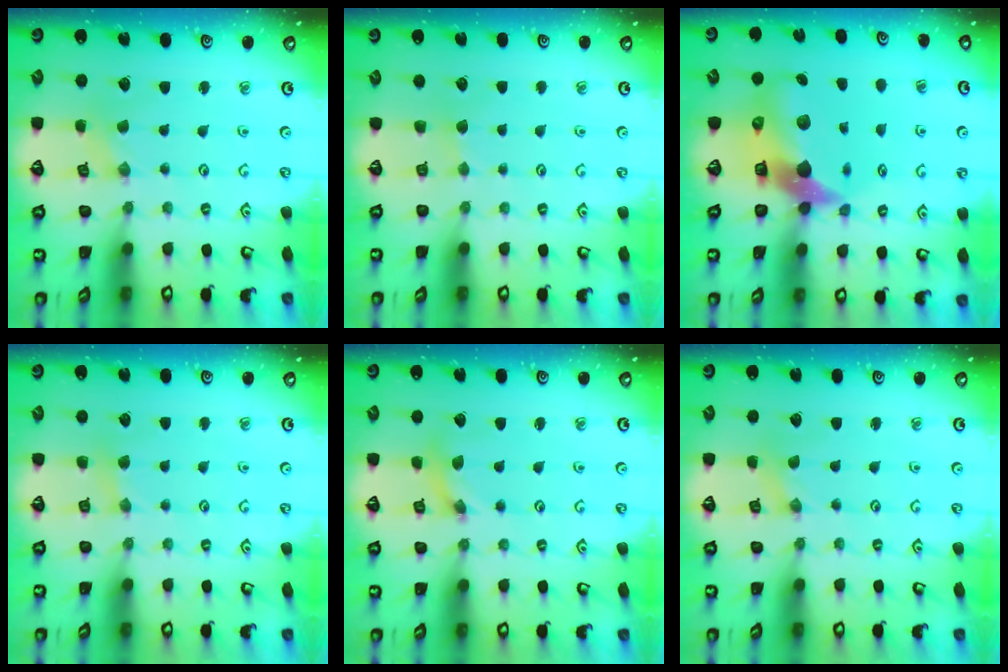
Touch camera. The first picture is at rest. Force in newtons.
{"total": 2.2, "press": 2.2, "slide": 0.2}
{"total": 13.0, "press": 12.9, "slide": 2.2}
{"total": 3.1, "press": 3.1, "slide": 0.5}
{"total": 2.7, "press": 2.7, "slide": 0.2}
{"total": 0.0}